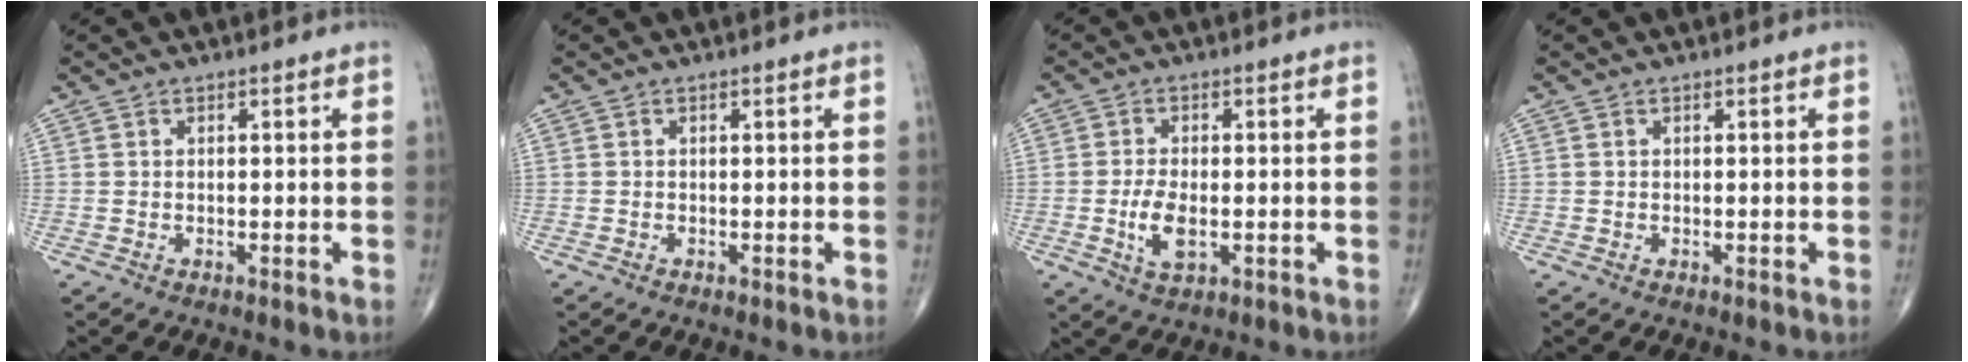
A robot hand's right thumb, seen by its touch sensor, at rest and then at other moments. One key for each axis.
{"total": 0.0}
{"total": 5.4, "fx": -1.1, "fy": 2.5, "fz": 4.6, "tx": -0.090, "ty": -0.003, "tz": -0.018}
{"total": 0.0}